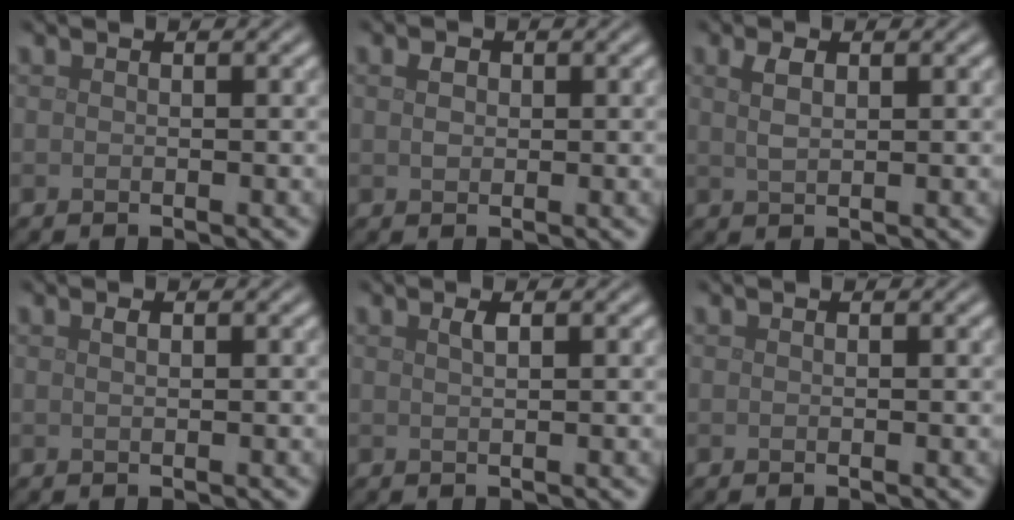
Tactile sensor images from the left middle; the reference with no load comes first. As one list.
[{"total": 1.2, "force": [0.3, 1.0, 0.6], "torque": [-0.012, 0.001, 0.005]}, {"total": 1.7, "force": [0.8, 0.8, 1.3], "torque": [-0.030, 0.001, 0.018]}, {"total": 0.6, "force": [0.3, 0.2, 0.5], "torque": [-0.011, 0.001, 0.005]}, {"total": 1.1, "force": [0.5, 0.3, 0.9], "torque": [-0.013, 0.002, 0.007]}, {"total": 0.0}]